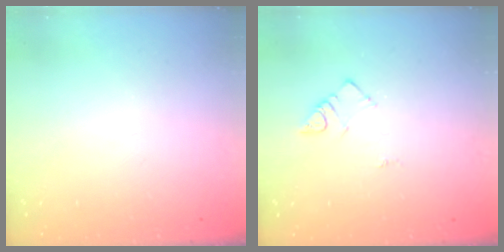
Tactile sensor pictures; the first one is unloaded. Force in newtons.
{"total": 4.3, "press": 4.2, "slide": 0.7}